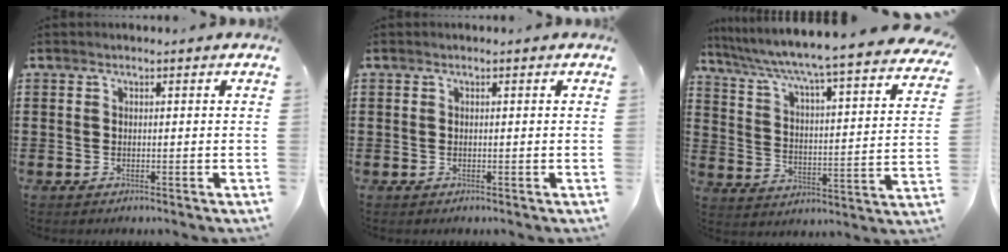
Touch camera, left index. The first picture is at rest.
{"total": 0.0}
{"total": 4.5, "force": [3.7, -0.8, 2.4], "torque": [-0.065, -0.048, 0.048]}